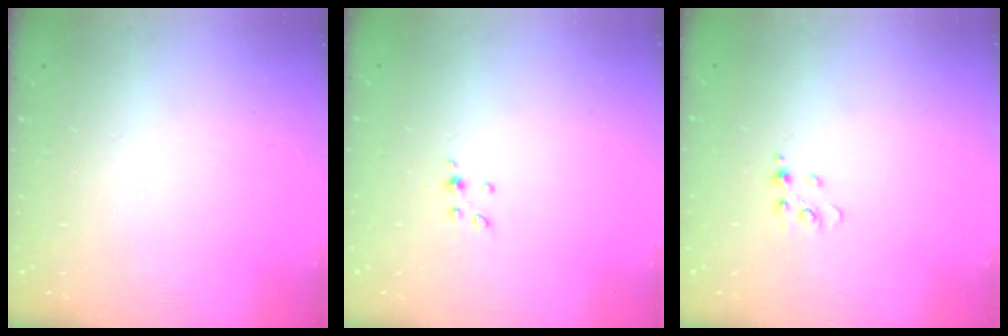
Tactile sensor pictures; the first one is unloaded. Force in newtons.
{"total": 3.3, "press": 3.1, "slide": 1.1}
{"total": 4.7, "press": 4.7, "slide": 0.5}